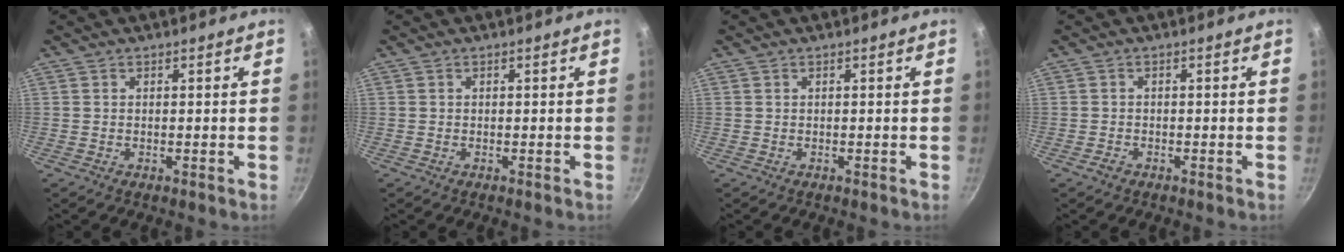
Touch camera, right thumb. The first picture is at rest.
{"total": 0.0}
{"total": 0.0}
{"total": 1.2, "force": [-0.9, 0.8, 0.4], "torque": [-0.009, 0.009, -0.017]}